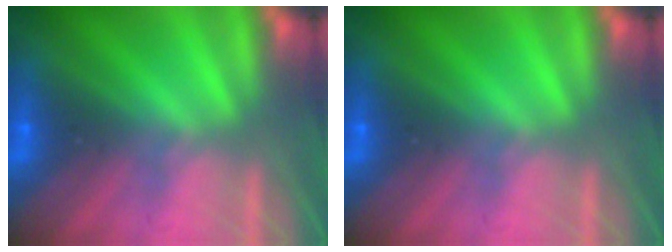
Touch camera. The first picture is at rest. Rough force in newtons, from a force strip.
{"total": 0.0}